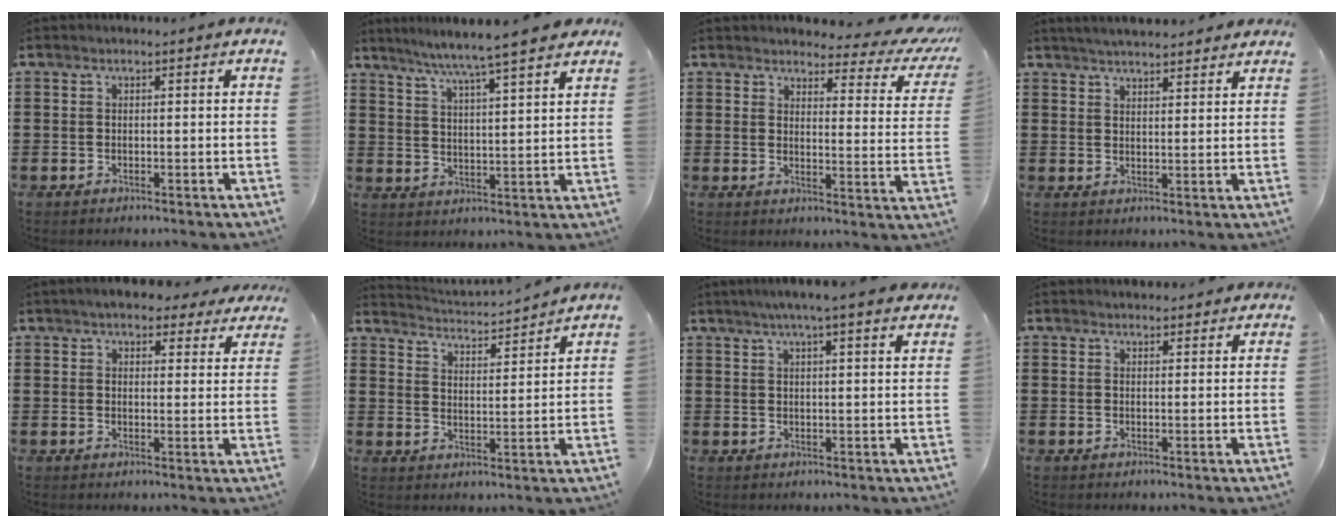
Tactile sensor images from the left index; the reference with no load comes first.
{"total": 6.2, "force": [5.3, -1.0, 3.0], "torque": [-0.079, -0.033, 0.087]}
{"total": 4.4, "force": [3.9, 0.9, 2.0], "torque": [-0.044, -0.028, 0.061]}
{"total": 3.4, "force": [3.4, 0.0, 0.8], "torque": [-0.024, -0.007, 0.061]}
{"total": 4.7, "force": [4.2, 1.2, 1.8], "torque": [-0.049, -0.003, 0.077]}
{"total": 2.7, "force": [2.6, -0.6, 0.1], "torque": [-0.019, -0.028, 0.038]}
{"total": 4.1, "force": [3.2, -0.4, 2.5], "torque": [-0.059, -0.004, 0.056]}
{"total": 1.5, "force": [1.5, 0.4, 0.1], "torque": [0.003, -0.001, 0.027]}